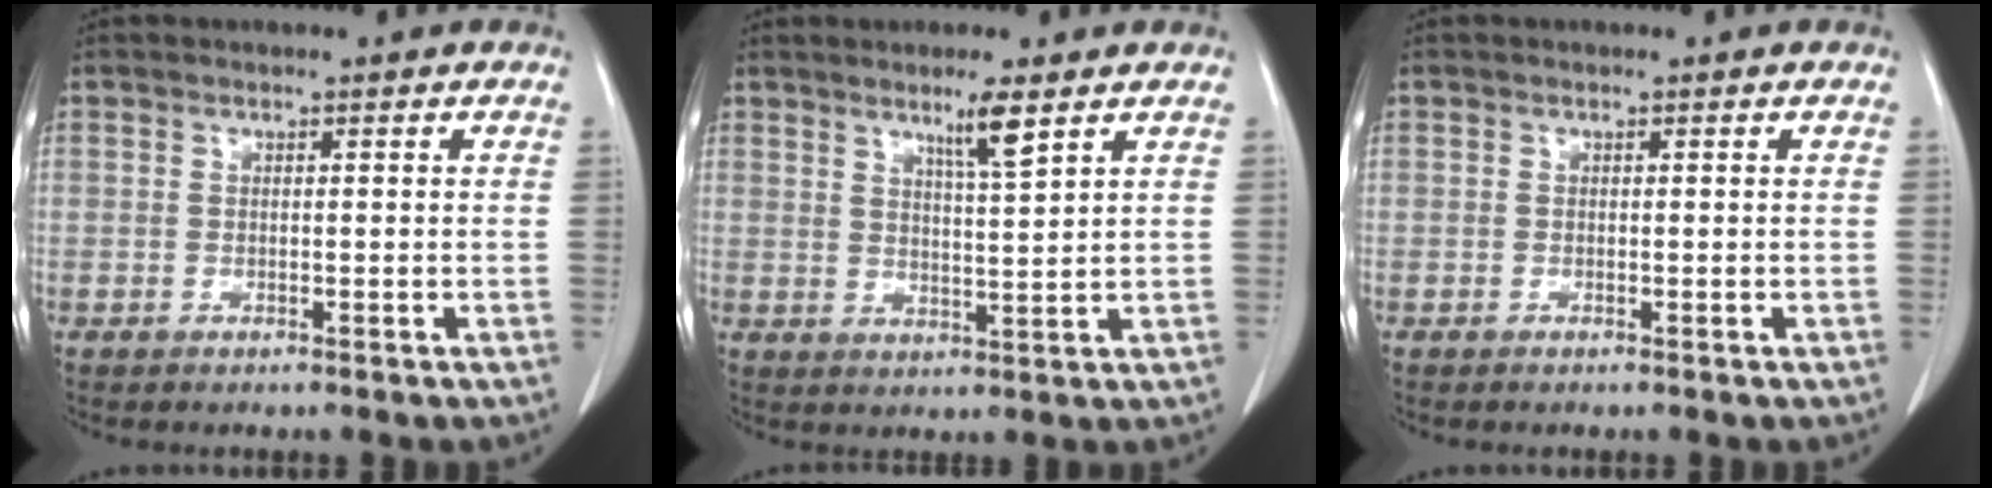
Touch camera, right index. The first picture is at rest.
{"total": 4.5, "force": [3.0, -0.4, 3.4], "torque": [-0.061, -0.008, 0.054]}
{"total": 0.0}